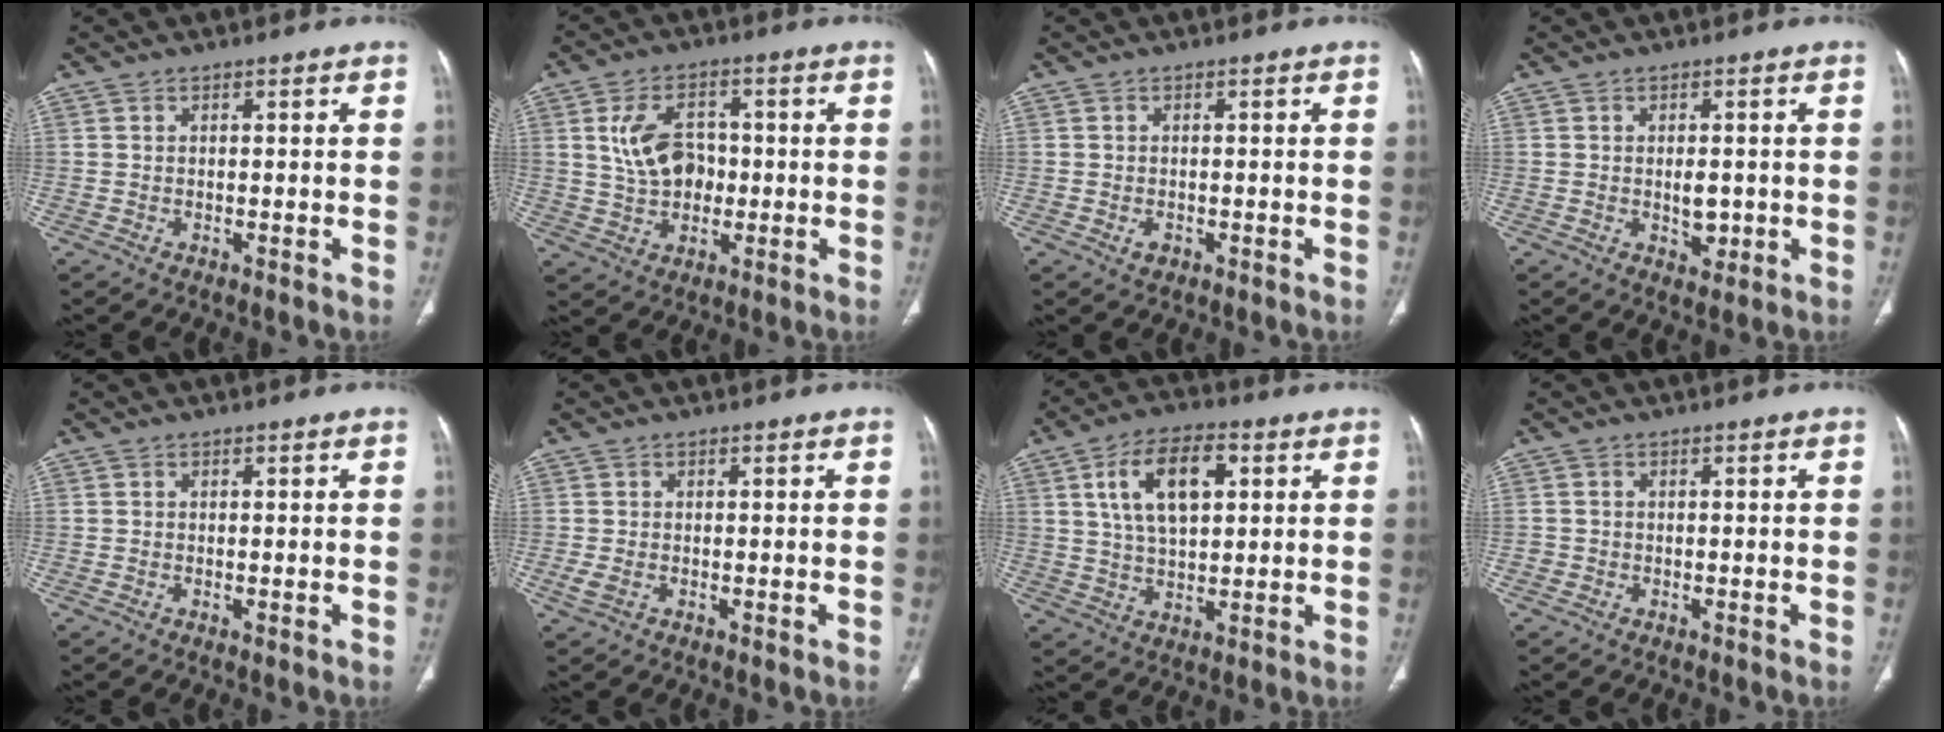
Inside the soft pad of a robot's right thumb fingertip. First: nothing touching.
{"total": 9.7, "force": [0.7, 6.8, 6.8], "torque": [-0.104, 0.009, 0.017]}
{"total": 1.7, "force": [-0.6, 1.2, 1.0], "torque": [-0.012, 0.003, -0.004]}
{"total": 3.7, "force": [-0.3, 2.2, 2.9], "torque": [-0.034, -0.002, 0.002]}
{"total": 0.0}
{"total": 1.8, "force": [-0.3, 1.1, 1.4], "torque": [-0.038, -0.002, -0.003]}
{"total": 12.6, "force": [3.9, 6.7, 9.9], "torque": [-0.165, 0.002, 0.070]}
{"total": 1.0, "force": [-0.3, 0.9, 0.1], "torque": [0.004, 0.006, -0.007]}